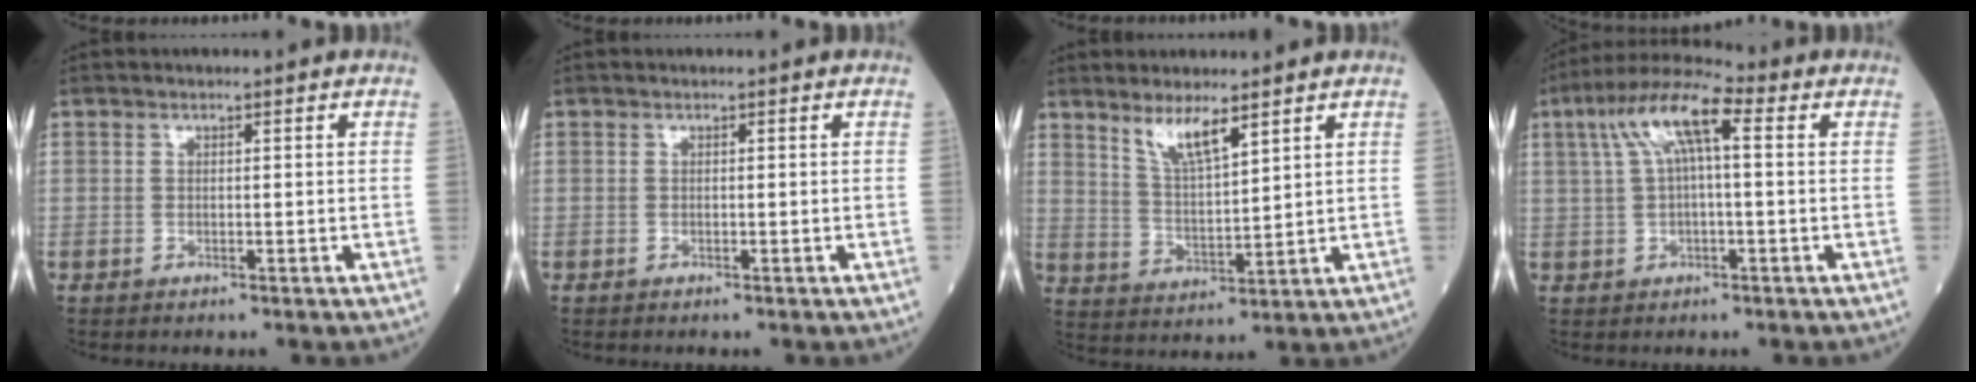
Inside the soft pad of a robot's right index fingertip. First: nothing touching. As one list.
[{"total": 0.0}, {"total": 6.2, "force": [4.4, 0.9, 4.2], "torque": [-0.085, -0.008, 0.086]}, {"total": 9.6, "force": [2.8, 2.2, 8.9], "torque": [-0.180, 0.041, 0.048]}]